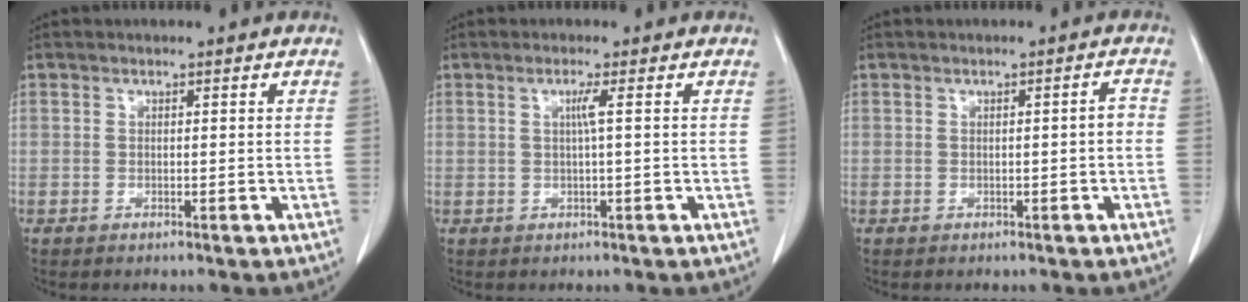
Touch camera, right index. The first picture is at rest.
{"total": 1.6, "force": [0.2, -0.5, 1.5], "torque": [-0.032, 0.001, 0.004]}
{"total": 1.3, "force": [-0.3, 0.2, 1.3], "torque": [-0.014, 0.002, -0.004]}